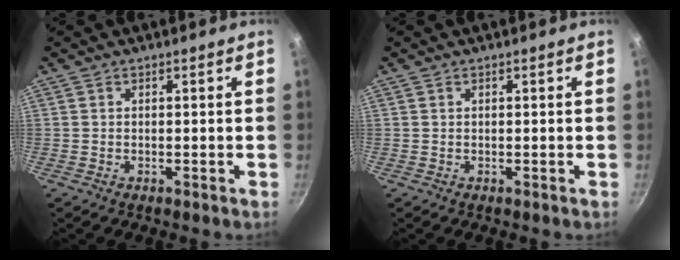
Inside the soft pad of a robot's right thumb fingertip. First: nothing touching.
{"total": 0.0}